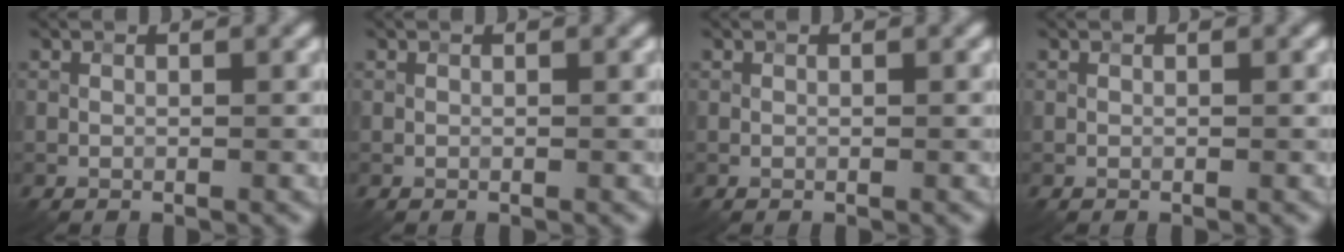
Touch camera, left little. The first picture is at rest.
{"total": 0.0}
{"total": 0.0}
{"total": 0.0}